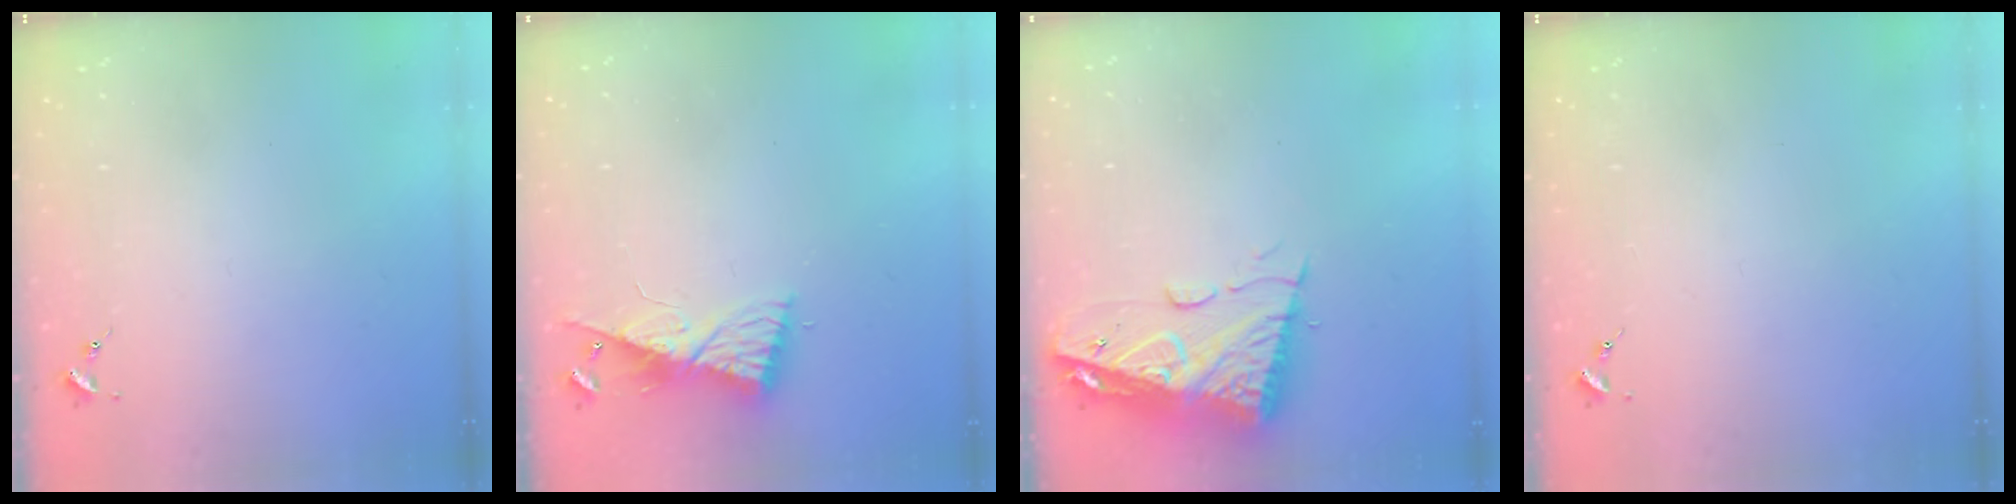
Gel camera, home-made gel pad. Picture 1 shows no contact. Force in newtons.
{"total": 8.5, "press": 8.5, "slide": 0.7}
{"total": 11.5, "press": 11.5, "slide": 1.1}
{"total": 0.0}